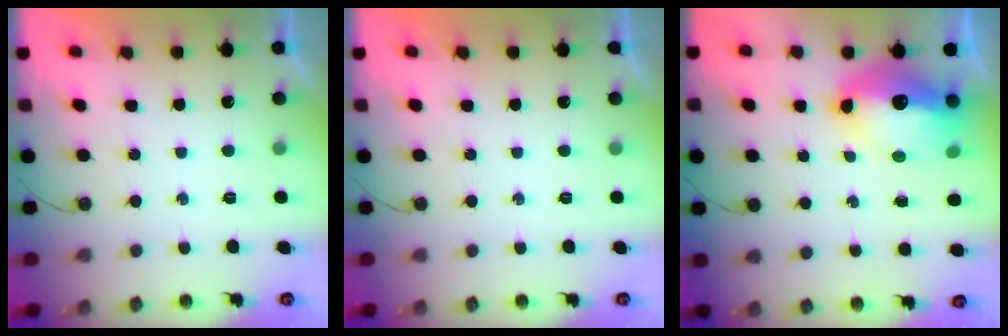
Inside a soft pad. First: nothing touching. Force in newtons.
{"total": 0.0}
{"total": 14.2, "press": 14.2, "slide": 1.4}